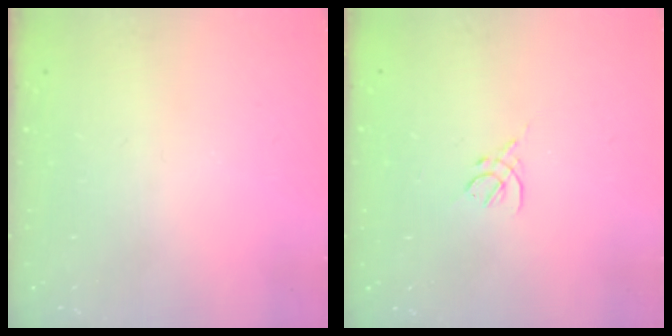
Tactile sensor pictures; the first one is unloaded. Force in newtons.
{"total": 2.7, "press": 2.6, "slide": 0.8}